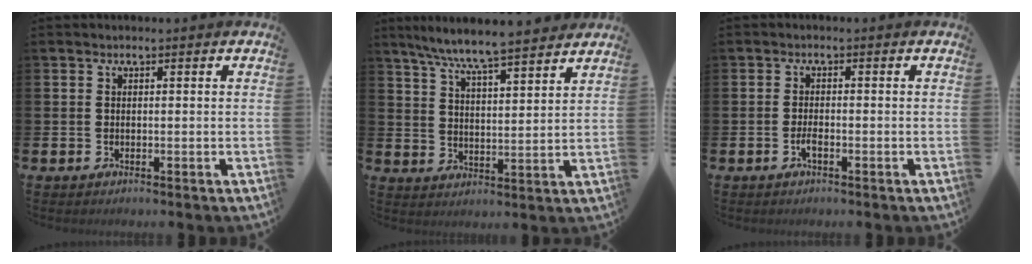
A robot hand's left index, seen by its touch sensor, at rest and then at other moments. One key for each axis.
{"total": 7.6, "fx": 7.2, "fy": 0.1, "fz": 2.5, "tx": -0.076, "ty": -0.039, "tz": 0.129}
{"total": 1.4, "fx": -0.7, "fy": 0.4, "fz": 1.2, "tx": -0.029, "ty": 0.002, "tz": -0.012}